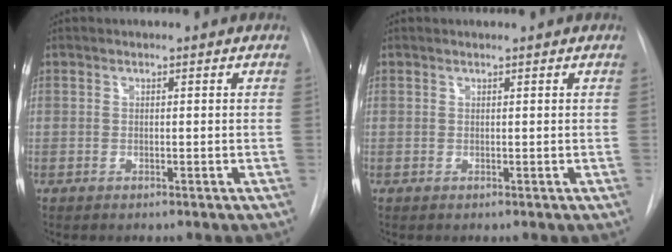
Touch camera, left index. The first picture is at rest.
{"total": 1.3, "force": [1.2, 0.1, 0.3], "torque": [-0.011, 0.012, 0.016]}